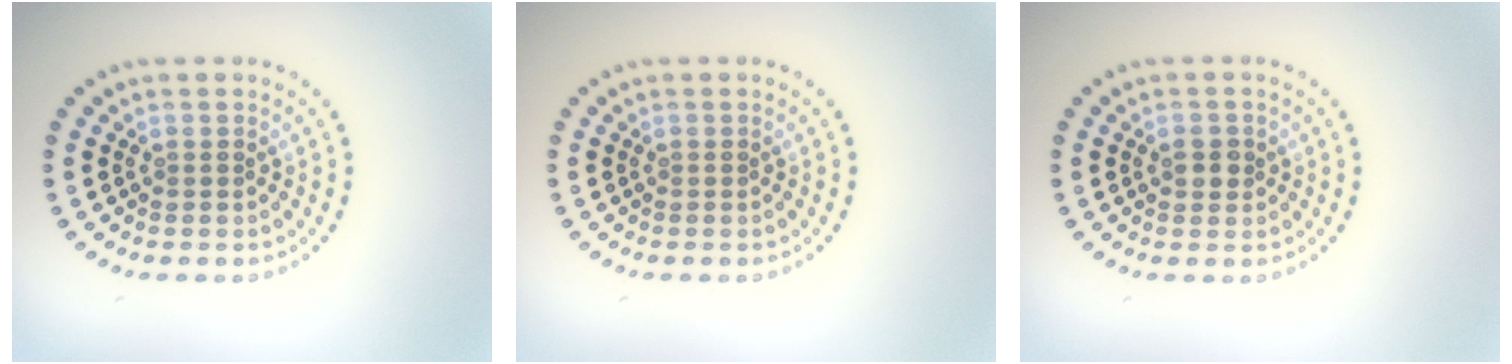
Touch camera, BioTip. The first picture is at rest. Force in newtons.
{"total": 0.0}
{"total": 1.4, "press": 1.4, "slide": 0.4}